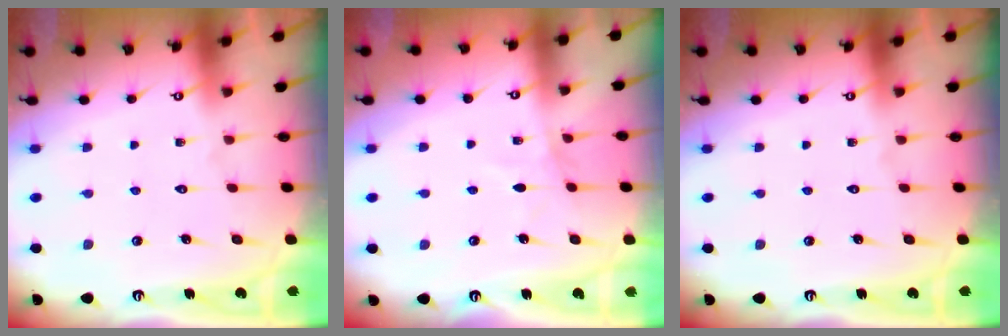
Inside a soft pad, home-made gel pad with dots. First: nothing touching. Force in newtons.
{"total": 2.6, "press": 2.6, "slide": 0.3}
{"total": 0.0}